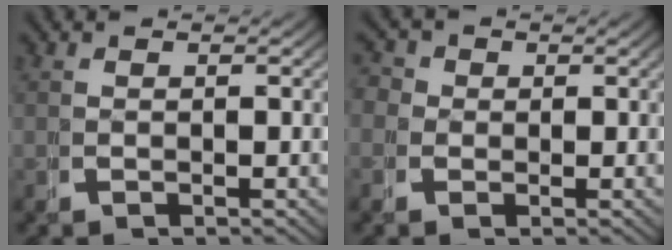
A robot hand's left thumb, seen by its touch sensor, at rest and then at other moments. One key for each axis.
{"total": 3.2, "fx": 0.5, "fy": 3.0, "fz": 1.2, "tx": -0.022, "ty": -0.003, "tz": -0.001}